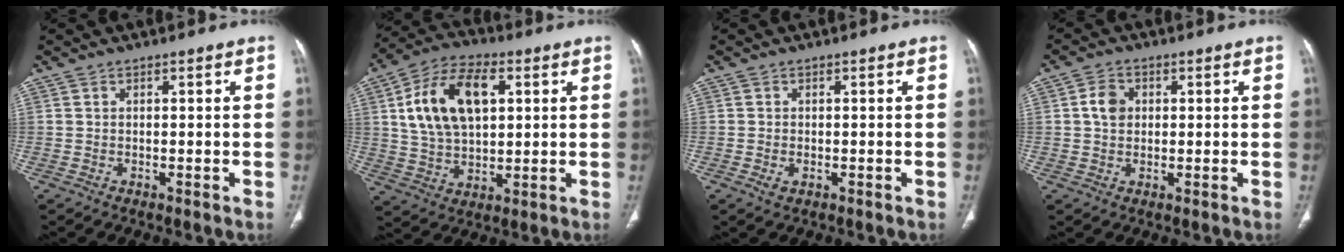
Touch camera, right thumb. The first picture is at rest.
{"total": 16.3, "force": [4.3, 9.4, 12.5], "torque": [-0.215, 0.008, 0.078]}
{"total": 1.6, "force": [-0.5, 1.0, 1.1], "torque": [-0.022, 0.001, -0.006]}
{"total": 3.9, "force": [0.7, 3.0, 2.3], "torque": [-0.038, 0.004, 0.009]}